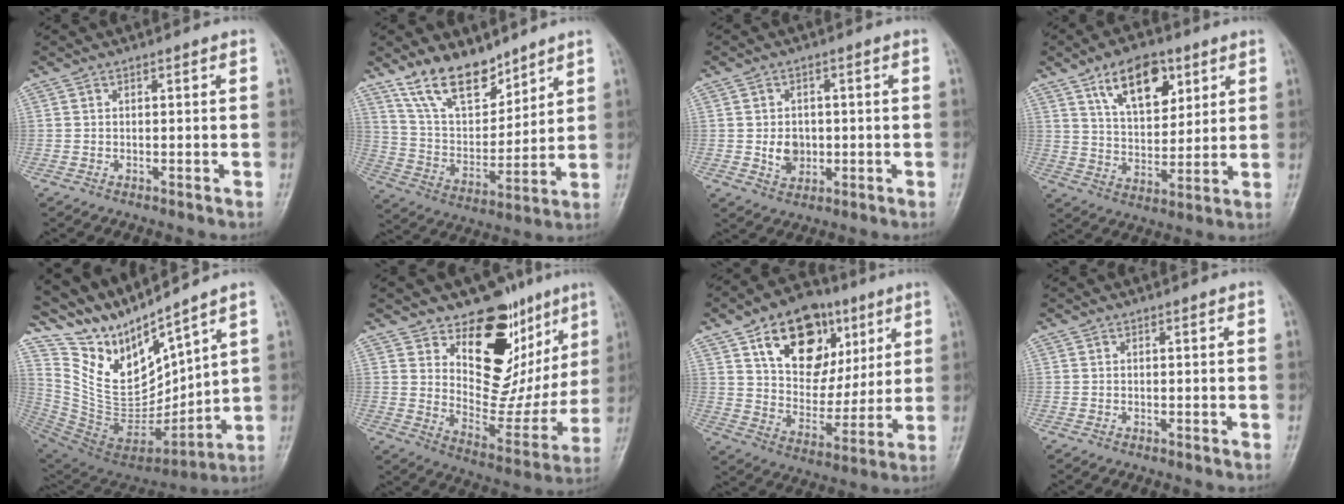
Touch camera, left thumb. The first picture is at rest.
{"total": 13.7, "force": [10.4, 6.3, 6.5], "torque": [-0.081, -0.065, 0.202]}
{"total": 5.0, "force": [-0.4, 4.0, 2.9], "torque": [-0.028, 0.000, -0.001]}
{"total": 13.3, "force": [6.8, 7.3, 8.8], "torque": [-0.109, -0.033, 0.121]}
{"total": 16.7, "force": [14.6, 3.8, 7.3], "torque": [-0.107, -0.093, 0.304]}
{"total": 19.5, "force": [10.8, 11.0, 11.8], "torque": [-0.091, -0.068, 0.173]}
{"total": 19.5, "force": [9.0, 13.0, 11.4], "torque": [-0.133, -0.025, 0.152]}
{"total": 0.0}